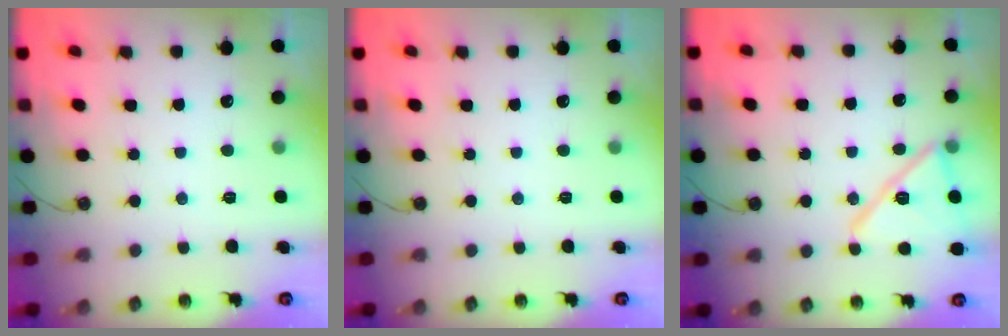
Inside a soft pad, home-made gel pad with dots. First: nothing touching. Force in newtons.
{"total": 0.0}
{"total": 15.2, "press": 15.1, "slide": 0.9}